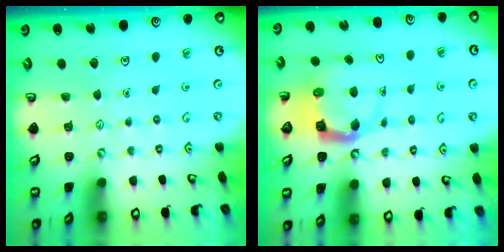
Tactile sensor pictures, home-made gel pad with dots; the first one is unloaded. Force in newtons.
{"total": 4.0, "press": 4.0, "slide": 0.3}